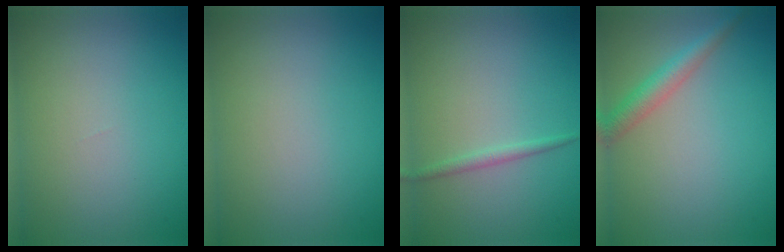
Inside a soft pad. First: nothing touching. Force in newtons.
{"total": 0.0}
{"total": 1.1, "press": 1.1, "slide": 0.1}
{"total": 2.8, "press": 2.8, "slide": 0.1}